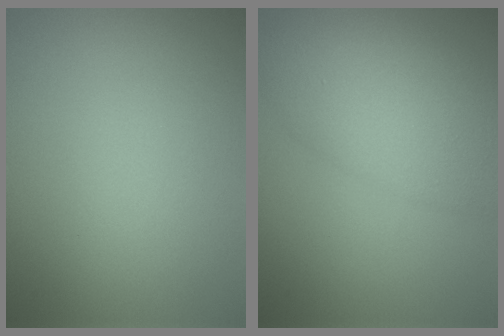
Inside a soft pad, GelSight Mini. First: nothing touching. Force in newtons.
{"total": 6.7, "press": 6.7, "slide": 0.4}